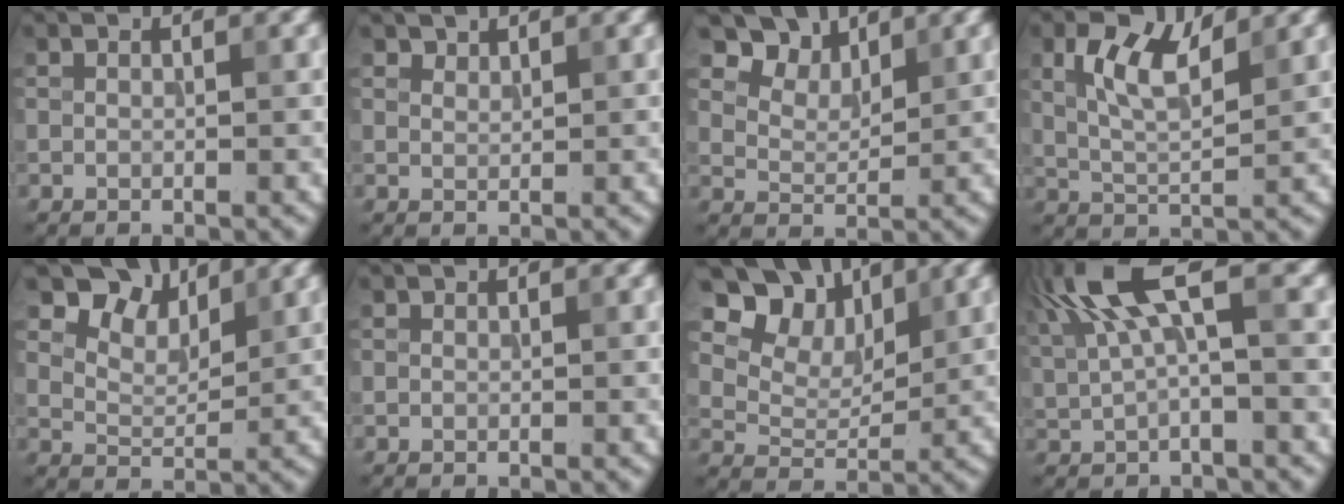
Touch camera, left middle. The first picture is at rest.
{"total": 1.2, "force": [1.1, 0.3, 0.1], "torque": [-0.002, -0.001, 0.022]}
{"total": 4.5, "force": [3.4, 2.3, 1.8], "torque": [-0.042, -0.001, 0.065]}
{"total": 5.2, "force": [2.3, 2.0, 4.3], "torque": [-0.090, 0.005, 0.042]}
{"total": 4.4, "force": [3.3, 2.2, 1.9], "torque": [-0.037, 0.001, 0.057]}
{"total": 0.0}
{"total": 7.2, "force": [4.7, 4.3, 3.5], "torque": [-0.064, -0.001, 0.081]}
{"total": 7.2, "force": [2.8, 2.0, 6.4], "torque": [-0.136, 0.017, 0.049]}